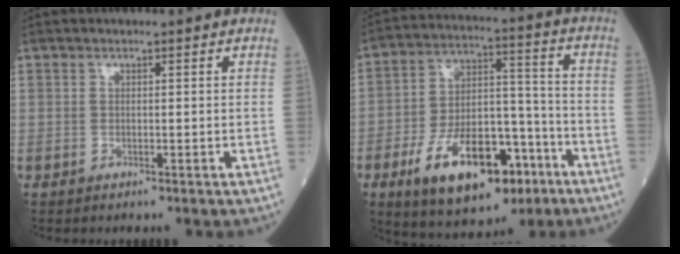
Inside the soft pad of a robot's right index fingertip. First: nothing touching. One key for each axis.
{"total": 17.9, "fx": -9.0, "fy": 8.2, "fz": 13.1, "tx": -0.223, "ty": 0.015, "tz": -0.140}